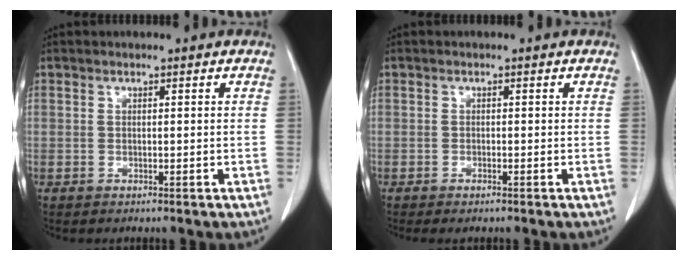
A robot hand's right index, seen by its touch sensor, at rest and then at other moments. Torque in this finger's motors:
{"motor_torque": [-0.01, 0.06, -0.02, 0.00]}